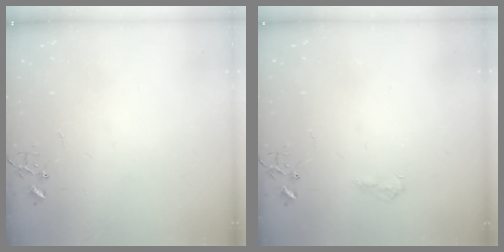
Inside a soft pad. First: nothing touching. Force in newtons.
{"total": 7.3, "press": 7.2, "slide": 0.8}